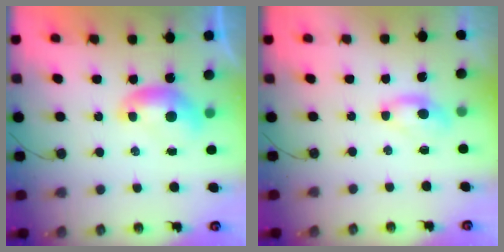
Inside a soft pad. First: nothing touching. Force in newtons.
{"total": 1.2, "press": 1.1, "slide": 0.5}